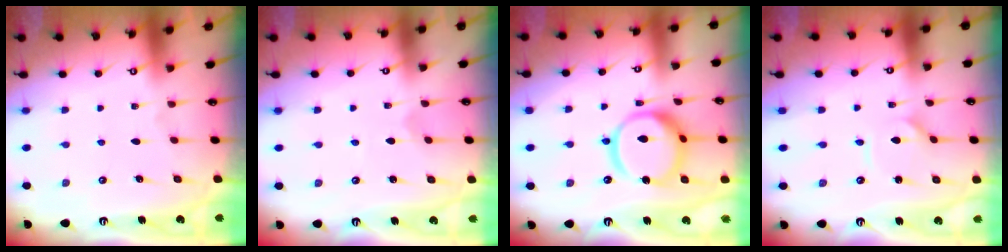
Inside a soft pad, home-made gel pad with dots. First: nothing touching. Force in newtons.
{"total": 1.2, "press": 1.1, "slide": 0.1}
{"total": 15.6, "press": 15.5, "slide": 1.6}
{"total": 1.7, "press": 1.6, "slide": 0.2}